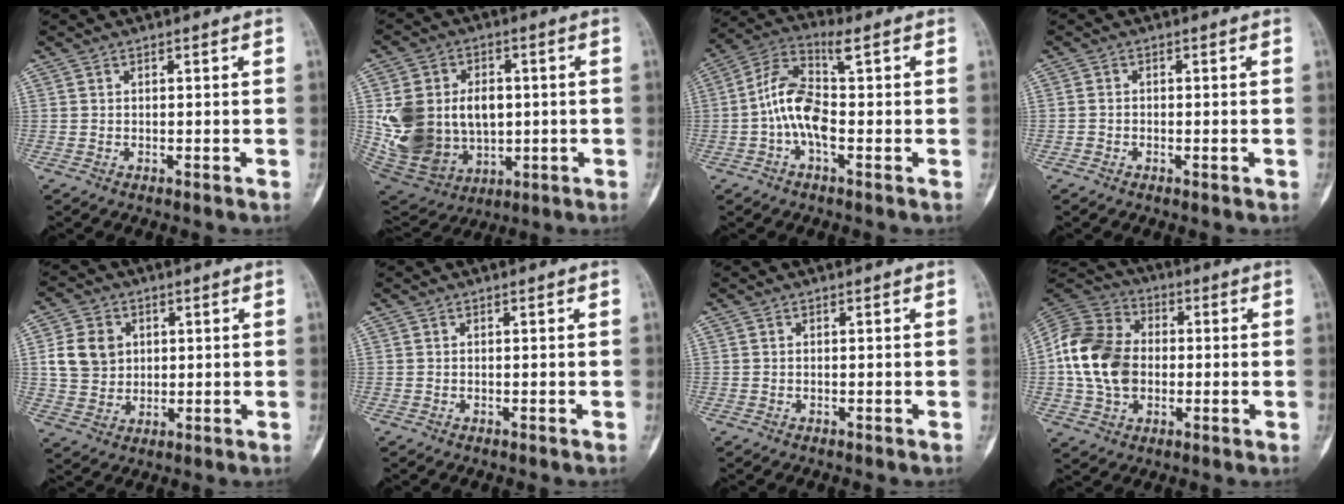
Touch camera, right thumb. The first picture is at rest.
{"total": 21.1, "force": [0.5, 16.0, 13.7], "torque": [-0.249, 0.001, 0.041]}
{"total": 9.4, "force": [-0.5, 4.0, 8.5], "torque": [-0.184, 0.034, -0.016]}
{"total": 1.1, "force": [-0.6, 1.0, 0.3], "torque": [0.000, 0.005, -0.015]}
{"total": 8.6, "force": [1.9, 7.3, 4.2], "torque": [-0.058, -0.002, 0.039]}
{"total": 0.0}
{"total": 0.0}
{"total": 16.6, "force": [-0.7, 12.4, 11.0], "torque": [-0.196, 0.025, -0.016]}